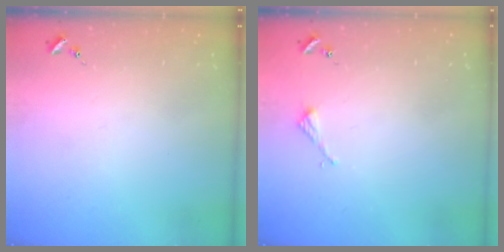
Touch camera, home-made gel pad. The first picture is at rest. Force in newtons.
{"total": 2.2, "press": 2.2, "slide": 0.2}